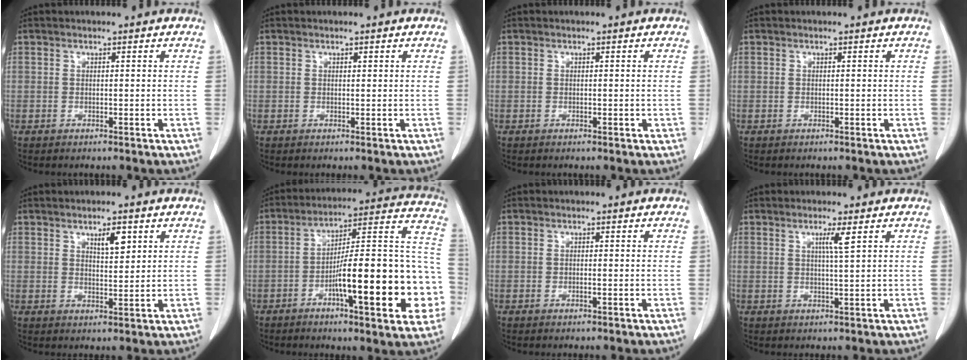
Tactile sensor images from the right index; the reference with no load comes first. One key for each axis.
{"total": 0.0}
{"total": 0.6, "fx": 0.0, "fy": 0.4, "fz": 0.5, "tx": -0.001, "ty": 0.002, "tz": 0.002}
{"total": 0.0}
{"total": 3.7, "fx": 2.0, "fy": 1.1, "fz": 2.9, "tx": -0.048, "ty": -0.003, "tz": 0.034}
{"total": 22.5, "fx": -6.1, "fy": 3.9, "fz": 21.3, "tx": -0.233, "ty": 0.031, "tz": -0.079}
{"total": 0.6, "fx": -0.1, "fy": 0.1, "fz": 0.6, "tx": -0.010, "ty": -0.001, "tz": 0.002}
{"total": 2.6, "fx": 1.1, "fy": -0.5, "fz": 2.3, "tx": -0.042, "ty": -0.004, "tz": 0.021}